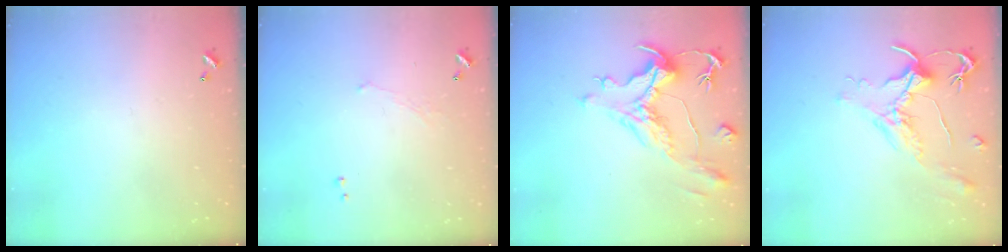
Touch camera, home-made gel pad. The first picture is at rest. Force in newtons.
{"total": 1.1, "press": 1.0, "slide": 0.6}
{"total": 1.9, "press": 0.9, "slide": 1.7}
{"total": 1.6, "press": 1.5, "slide": 0.7}